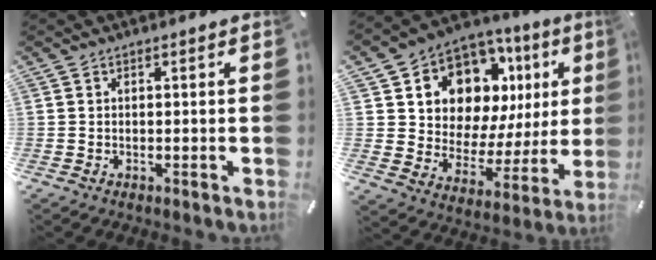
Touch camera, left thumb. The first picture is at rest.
{"total": 11.2, "force": [7.1, 7.9, 3.5], "torque": [-0.064, -0.074, 0.127]}